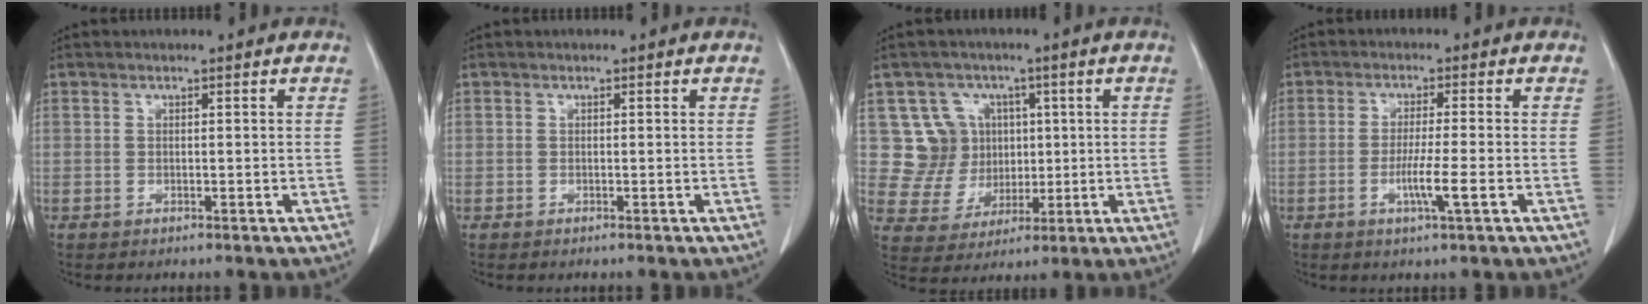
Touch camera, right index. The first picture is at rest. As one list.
[{"total": 0.0}, {"total": 8.8, "force": [2.5, 8.4, 1.0], "torque": [-0.013, 0.030, 0.056]}, {"total": 5.0, "force": [-1.5, -0.4, 4.7], "torque": [-0.082, -0.008, -0.026]}]